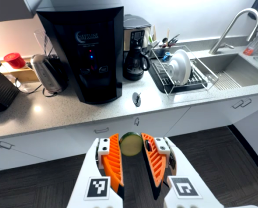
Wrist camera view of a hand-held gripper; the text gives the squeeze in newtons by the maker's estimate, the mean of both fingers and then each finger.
{"total": 10.4, "left": 10.4, "right": 10.5}